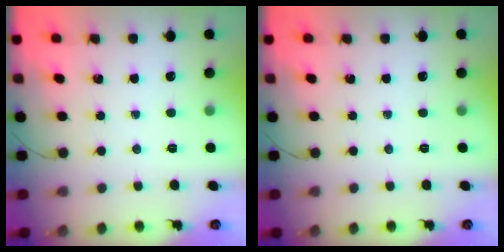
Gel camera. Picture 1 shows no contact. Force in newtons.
{"total": 0.0}